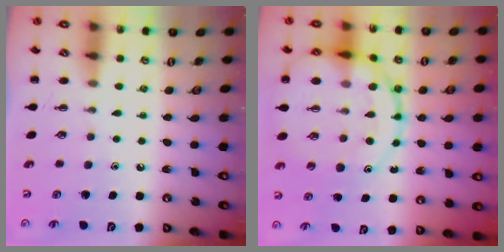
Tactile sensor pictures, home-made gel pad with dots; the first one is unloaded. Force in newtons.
{"total": 20.7, "press": 20.5, "slide": 2.6}